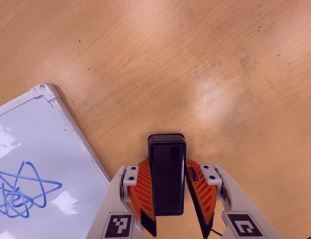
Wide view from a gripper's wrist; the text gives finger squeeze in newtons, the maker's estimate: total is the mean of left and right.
{"total": 0.0}